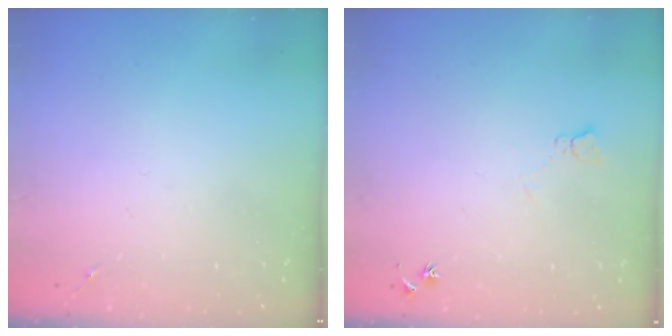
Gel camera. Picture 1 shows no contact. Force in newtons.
{"total": 6.2, "press": 6.1, "slide": 0.8}